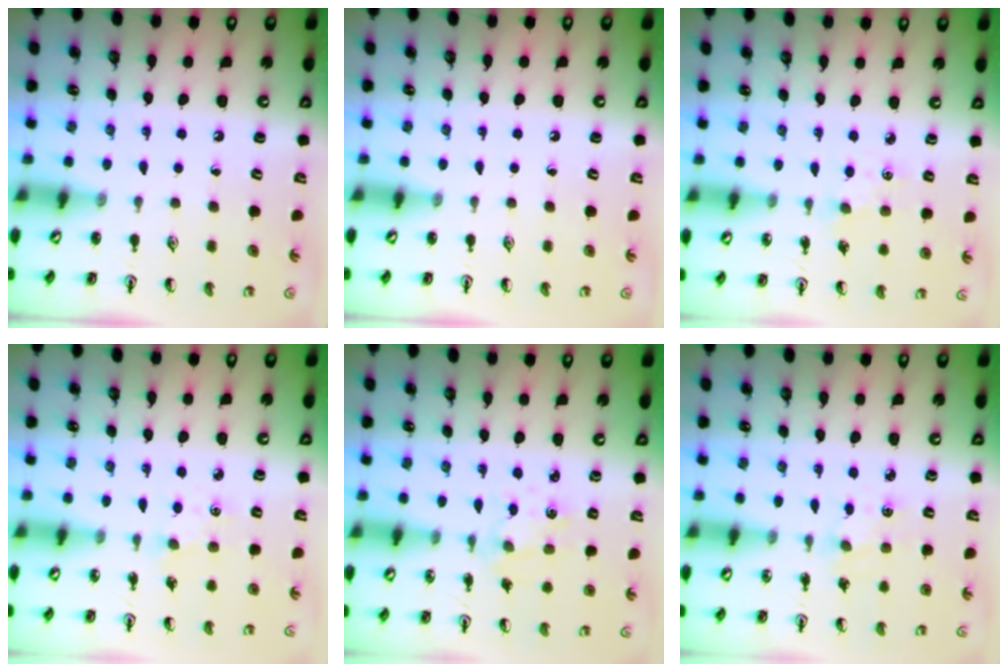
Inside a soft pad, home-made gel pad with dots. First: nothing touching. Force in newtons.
{"total": 0.0}
{"total": 1.2, "press": 1.2, "slide": 0.3}
{"total": 1.2, "press": 1.2, "slide": 0.3}
{"total": 1.7, "press": 1.7, "slide": 0.3}
{"total": 3.1, "press": 3.1, "slide": 0.4}